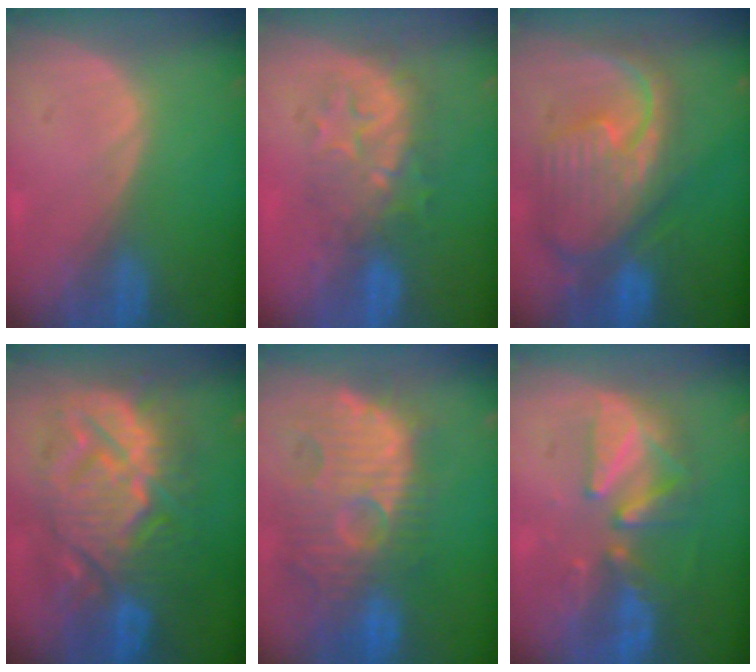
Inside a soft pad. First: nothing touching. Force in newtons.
{"total": 7.8, "press": 7.5, "slide": 2.1}
{"total": 12.3, "press": 10.6, "slide": 6.2}
{"total": 13.9, "press": 13.8, "slide": 1.4}
{"total": 13.5, "press": 12.3, "slide": 5.5}
{"total": 8.1, "press": 7.9, "slide": 1.9}